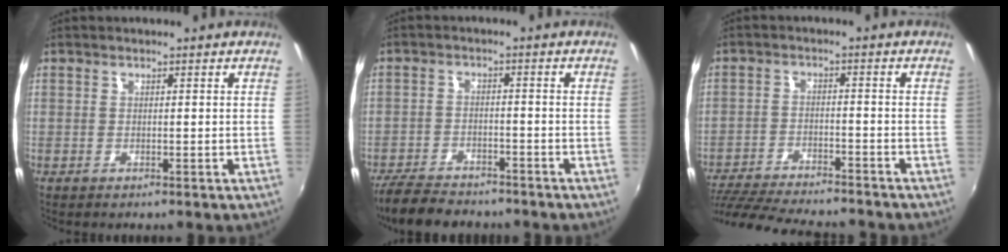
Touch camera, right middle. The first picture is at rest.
{"total": 10.2, "force": [-8.8, 3.4, 4.0], "torque": [-0.108, -0.014, -0.145]}
{"total": 18.1, "force": [-15.9, 3.3, 7.9], "torque": [-0.166, -0.026, -0.248]}